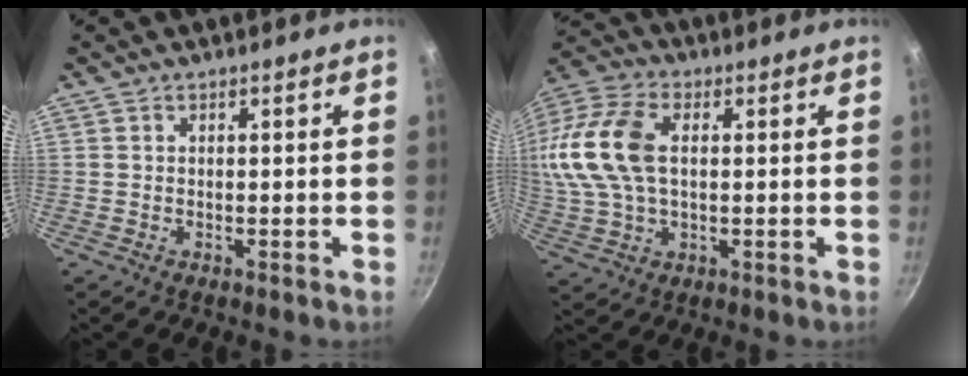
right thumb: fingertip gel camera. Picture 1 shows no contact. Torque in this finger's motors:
{"motor_torque": [0.77, 3.05, 1.97, -0.44, 0.67]}